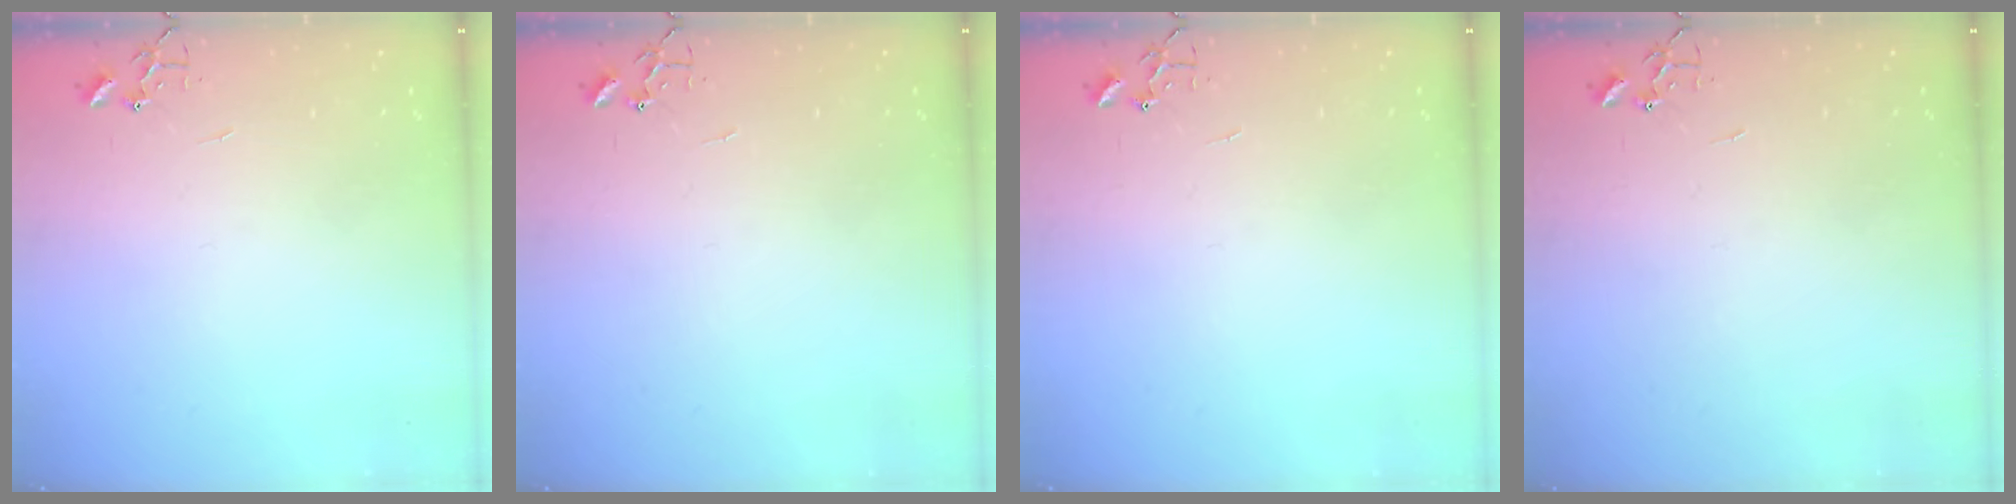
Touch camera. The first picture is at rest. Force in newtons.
{"total": 0.0}
{"total": 0.0}
{"total": 0.0}